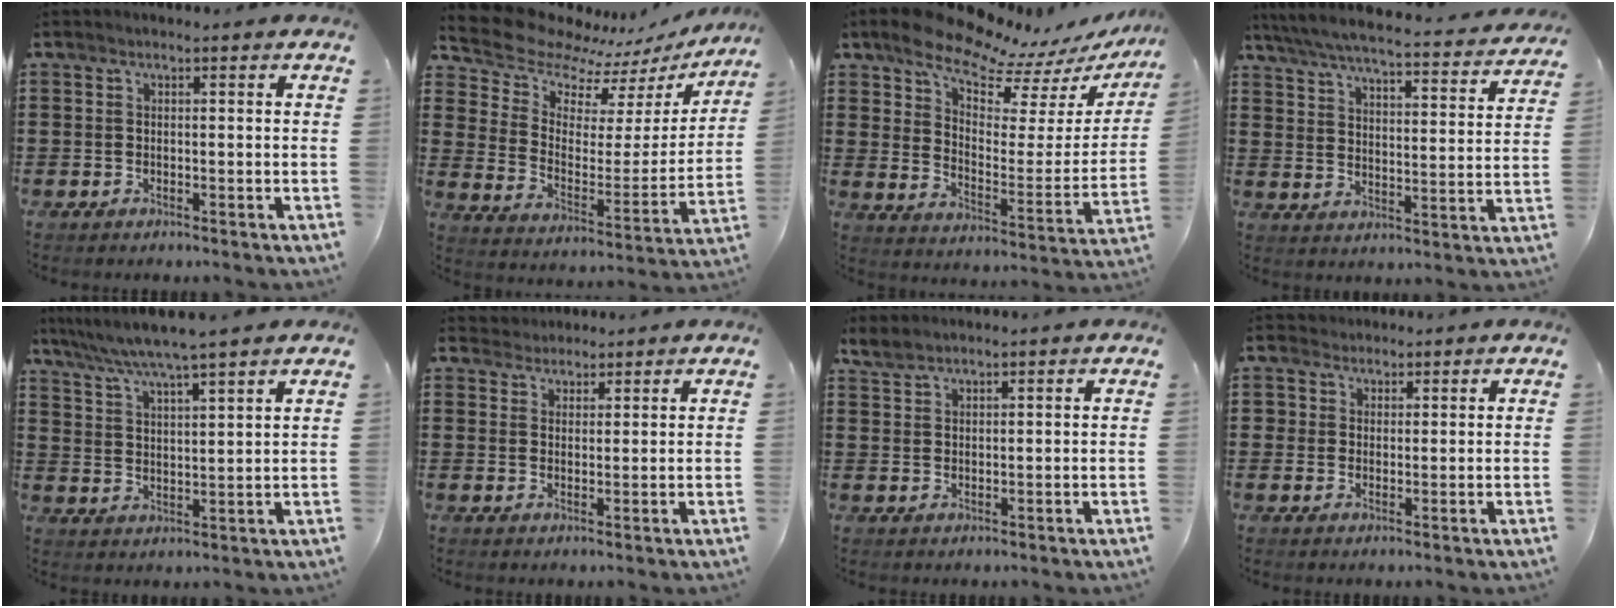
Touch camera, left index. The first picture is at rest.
{"total": 9.6, "force": [8.9, 3.1, 2.3], "torque": [-0.080, -0.070, 0.152]}
{"total": 9.7, "force": [8.7, 2.8, 3.2], "torque": [-0.087, -0.067, 0.150]}
{"total": 5.4, "force": [5.0, -0.1, 1.9], "torque": [-0.061, -0.040, 0.081]}
{"total": 5.6, "force": [5.0, -0.8, 2.5], "torque": [-0.065, -0.027, 0.085]}
{"total": 2.4, "force": [2.1, 1.0, -0.5], "torque": [-0.001, 0.005, 0.040]}
{"total": 2.3, "force": [2.1, 0.7, 0.7], "torque": [-0.020, 0.002, 0.041]}
{"total": 2.6, "force": [1.7, 2.0, -0.2], "torque": [-0.009, 0.011, 0.033]}